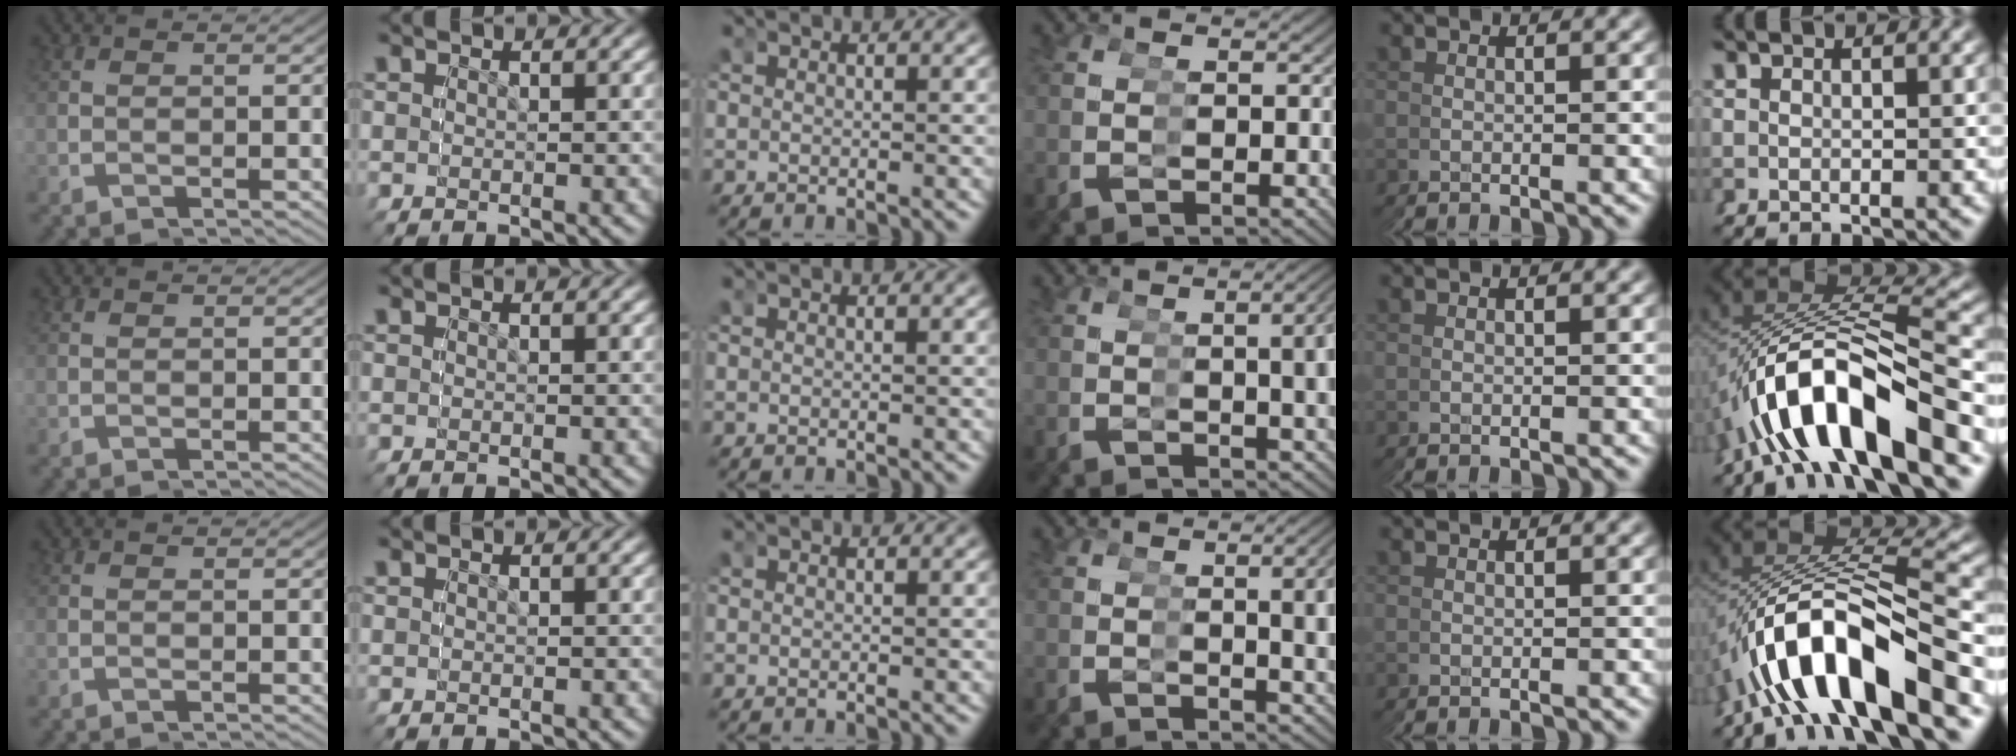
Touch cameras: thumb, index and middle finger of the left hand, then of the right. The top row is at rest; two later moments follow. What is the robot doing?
{"motion": "grasp_and_lifting", "object": "cup"}